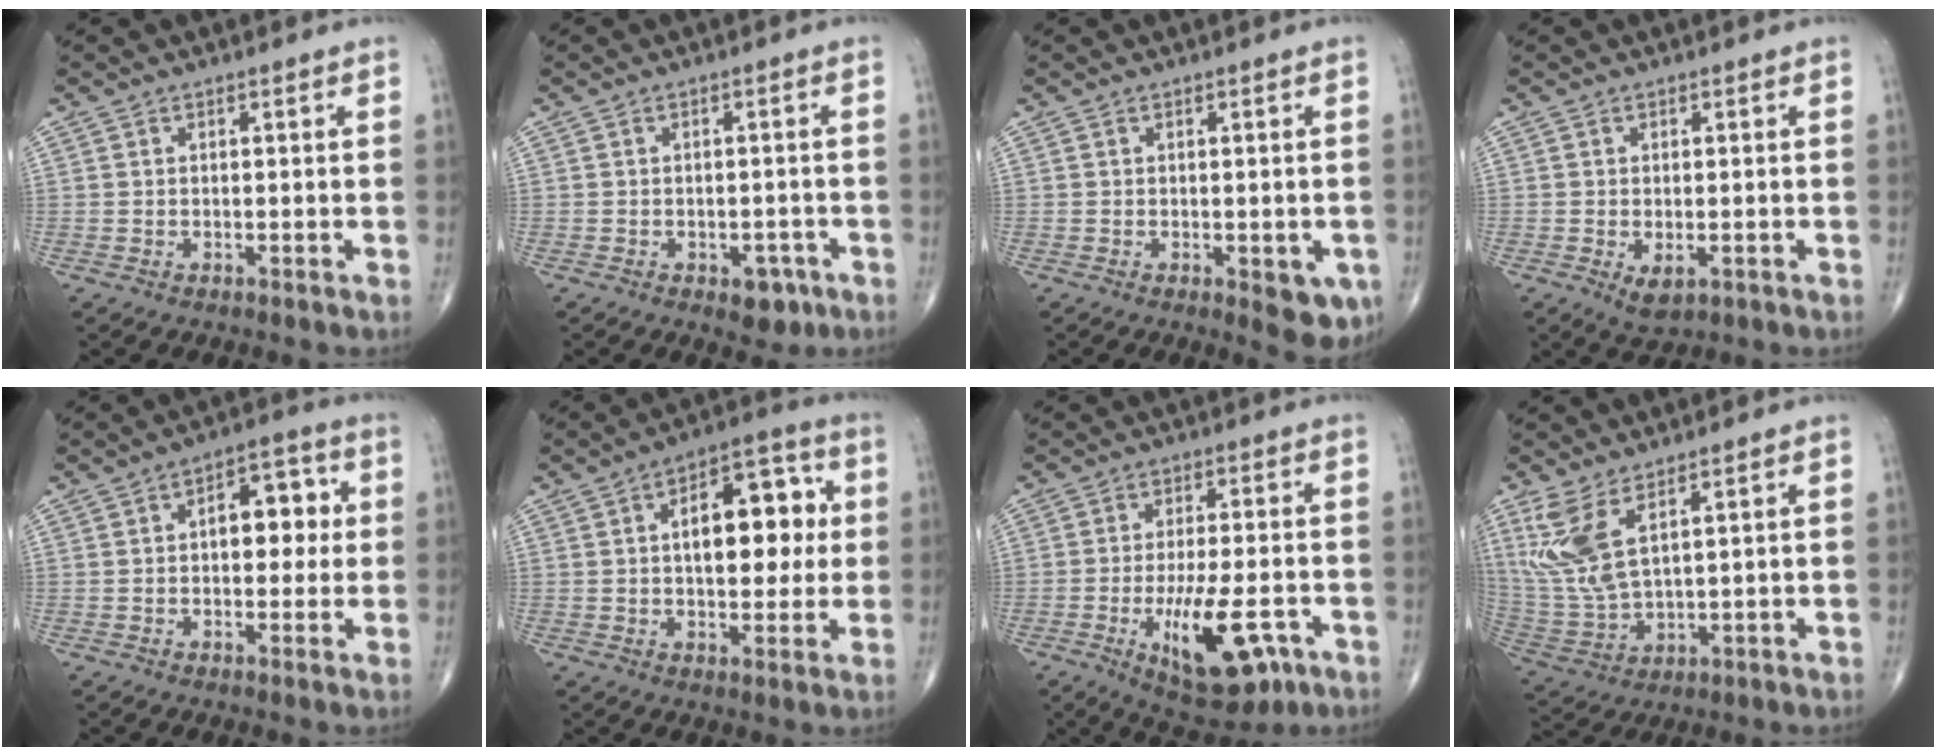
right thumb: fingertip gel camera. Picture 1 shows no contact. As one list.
[{"total": 4.1, "force": [-2.2, 2.5, 2.5], "torque": [-0.011, 0.009, -0.024]}, {"total": 5.6, "force": [-1.9, 2.4, 4.8], "torque": [-0.036, -0.008, -0.018]}, {"total": 3.2, "force": [-1.0, 1.7, 2.5], "torque": [-0.040, -0.007, -0.010]}, {"total": 9.0, "force": [1.2, 4.9, 7.4], "torque": [-0.073, 0.018, 0.014]}, {"total": 14.7, "force": [2.1, 7.6, 12.4], "torque": [-0.143, 0.017, 0.028]}, {"total": 14.1, "force": [-5.3, 5.5, 11.9], "torque": [-0.181, 0.007, -0.070]}, {"total": 10.6, "force": [5.2, 4.0, 8.3], "torque": [-0.191, -0.025, 0.122]}]